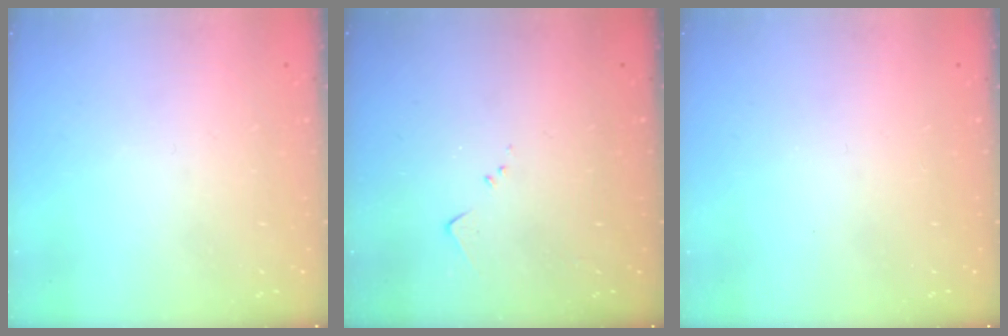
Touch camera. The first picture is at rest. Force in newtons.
{"total": 3.5, "press": 3.5, "slide": 0.4}
{"total": 0.0}